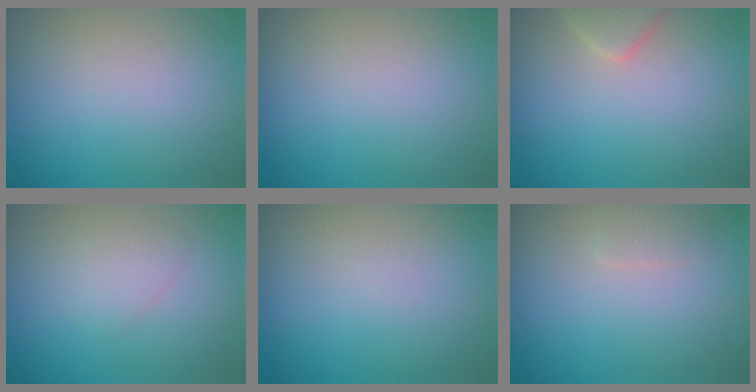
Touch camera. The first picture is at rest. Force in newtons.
{"total": 0.0}
{"total": 2.1, "press": 2.1, "slide": 0.2}
{"total": 1.6, "press": 1.6, "slide": 0.0}
{"total": 0.0}
{"total": 0.8, "press": 0.8, "slide": 0.0}